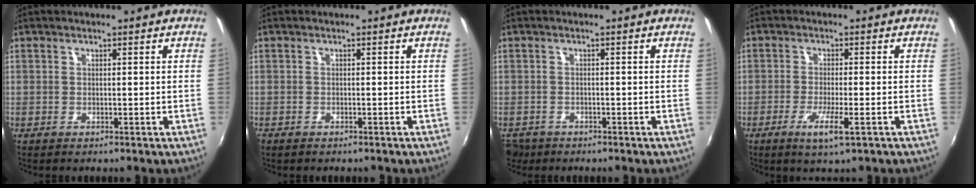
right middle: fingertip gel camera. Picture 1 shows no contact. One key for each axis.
{"total": 0.9, "fx": -0.8, "fy": 0.5, "fz": 0.2, "tx": -0.008, "ty": -0.003, "tz": -0.014}
{"total": 4.4, "fx": -2.8, "fy": 3.1, "fz": 1.5, "tx": -0.045, "ty": -0.010, "tz": -0.048}
{"total": 5.2, "fx": -2.6, "fy": 0.3, "fz": 4.5, "tx": -0.092, "ty": -0.014, "tz": -0.048}